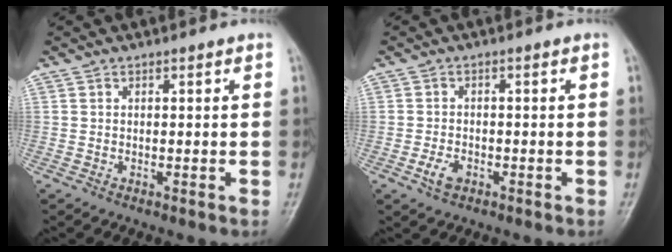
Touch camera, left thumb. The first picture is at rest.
{"total": 3.0, "force": [-1.4, 1.9, 1.9], "torque": [-0.036, 0.005, -0.024]}